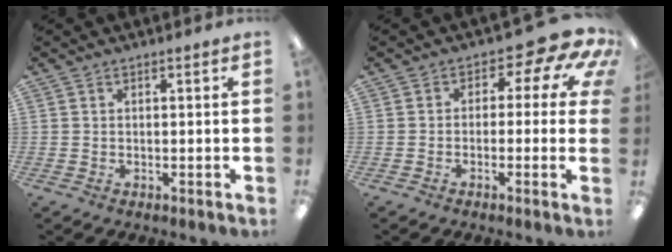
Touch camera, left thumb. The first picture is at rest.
{"total": 7.3, "force": [2.0, 3.9, 5.9], "torque": [-0.078, -0.016, 0.032]}